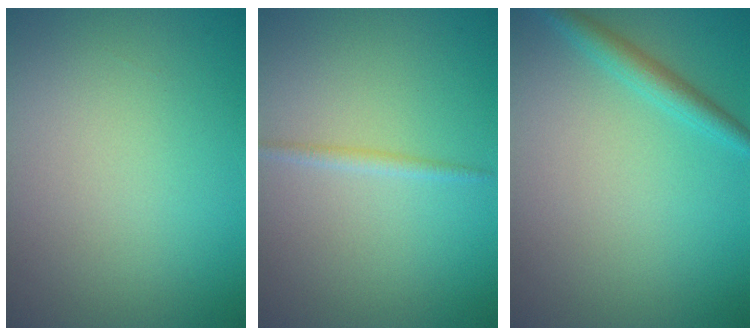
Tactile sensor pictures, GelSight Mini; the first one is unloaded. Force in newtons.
{"total": 1.0, "press": 1.0, "slide": 0.0}
{"total": 2.2, "press": 2.2, "slide": 0.1}